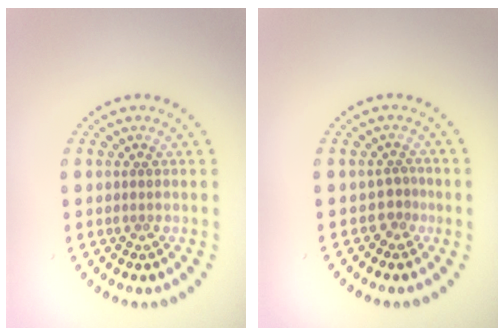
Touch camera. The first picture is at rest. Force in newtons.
{"total": 1.4, "press": 1.0, "slide": 1.0}